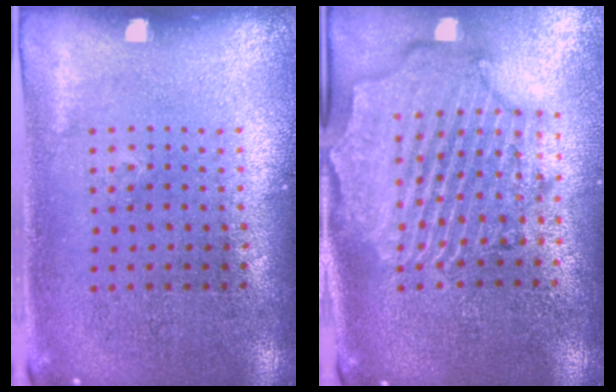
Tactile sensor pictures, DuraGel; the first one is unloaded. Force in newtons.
{"total": 2.6, "press": 2.4, "slide": 1.1}